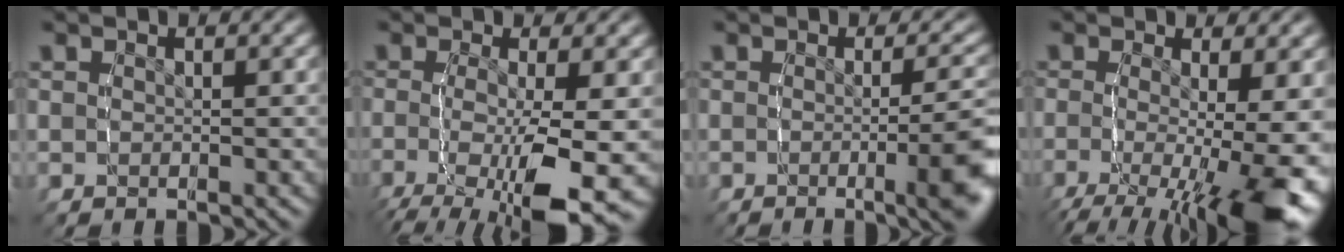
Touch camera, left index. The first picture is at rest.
{"total": 8.6, "force": [-2.8, 3.1, 7.5], "torque": [-0.129, -0.032, -0.026]}
{"total": 6.2, "force": [-2.0, 1.0, 5.8], "torque": [-0.061, -0.003, -0.030]}
{"total": 10.4, "force": [-3.6, 3.9, 8.9], "torque": [-0.151, -0.052, -0.031]}